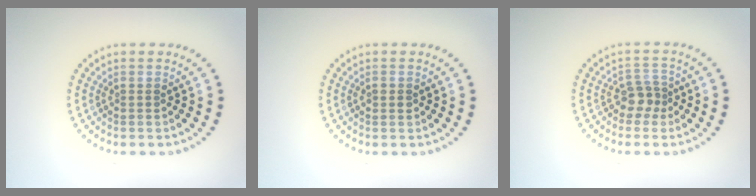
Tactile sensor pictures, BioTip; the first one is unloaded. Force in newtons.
{"total": 1.1, "press": 1.1, "slide": 0.1}
{"total": 2.1, "press": 1.7, "slide": 1.2}